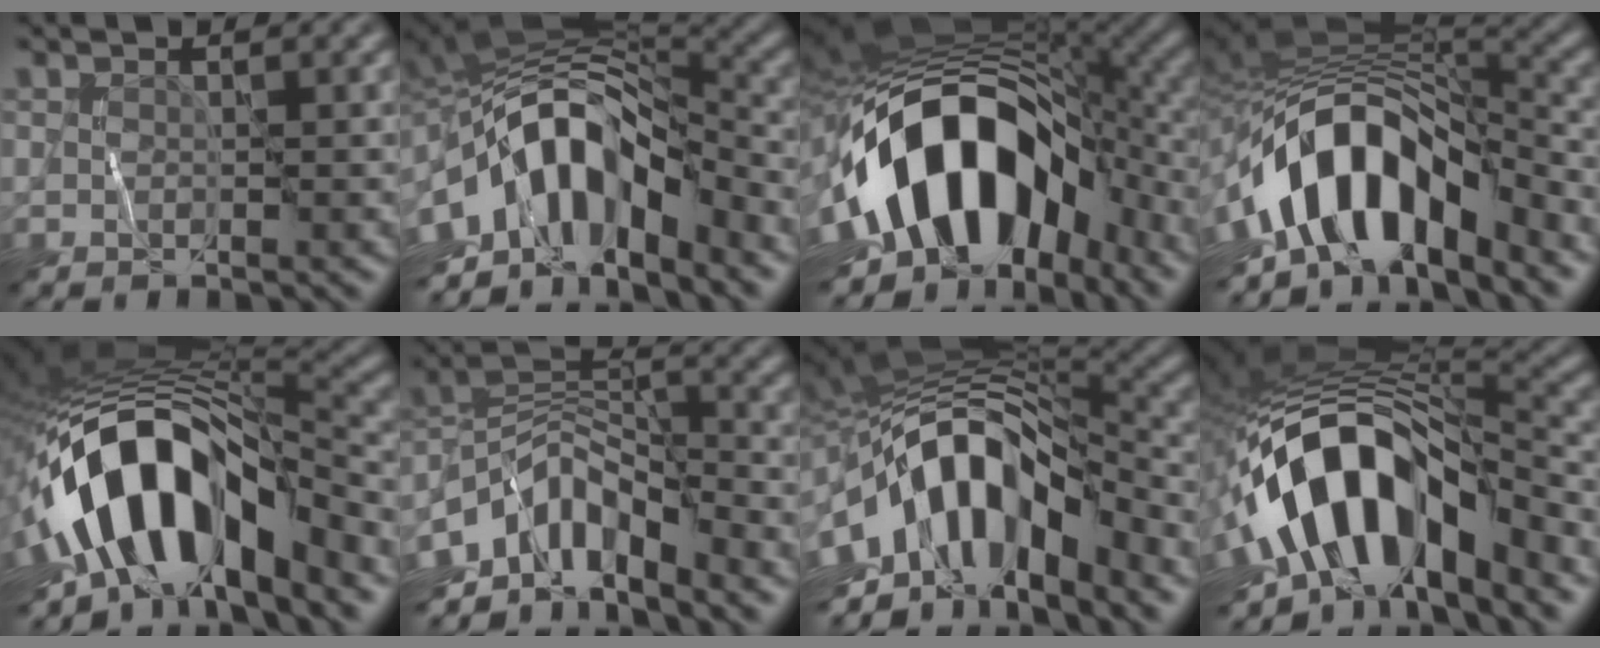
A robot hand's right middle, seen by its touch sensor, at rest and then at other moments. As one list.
[{"total": 12.2, "force": [-4.2, 6.3, 9.5], "torque": [-0.151, 0.011, -0.080]}, {"total": 16.2, "force": [-4.1, 9.9, 12.2], "torque": [-0.198, 0.004, -0.072]}, {"total": 12.0, "force": [-5.1, 6.2, 8.9], "torque": [-0.140, 0.002, -0.089]}, {"total": 14.1, "force": [-4.4, 7.2, 11.3], "torque": [-0.179, 0.014, -0.089]}, {"total": 8.1, "force": [-5.1, 3.5, 5.2], "torque": [-0.075, 0.002, -0.108]}, {"total": 13.4, "force": [-4.0, 6.8, 10.9], "torque": [-0.172, 0.015, -0.080]}, {"total": 13.4, "force": [-5.1, 7.0, 10.2], "torque": [-0.161, 0.015, -0.098]}]